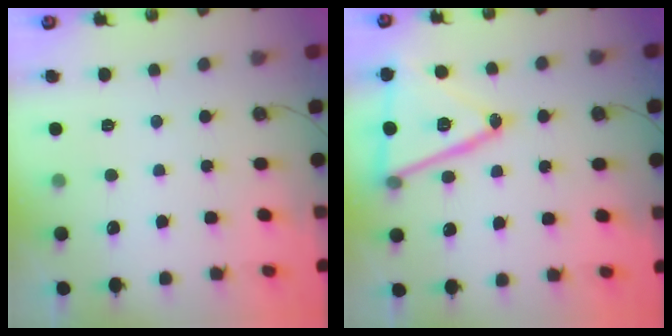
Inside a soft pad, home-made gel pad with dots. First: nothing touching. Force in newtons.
{"total": 18.7, "press": 18.4, "slide": 3.5}